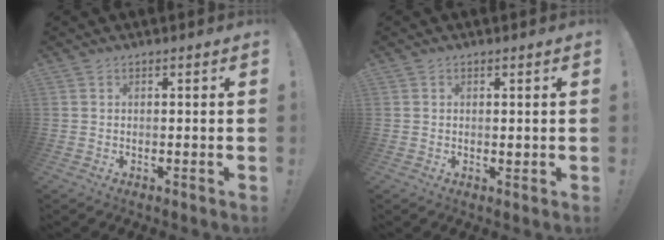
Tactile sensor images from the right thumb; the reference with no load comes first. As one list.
[{"total": 0.6, "force": [0.2, 0.5, 0.3], "torque": [0.011, -0.005, 0.000]}]